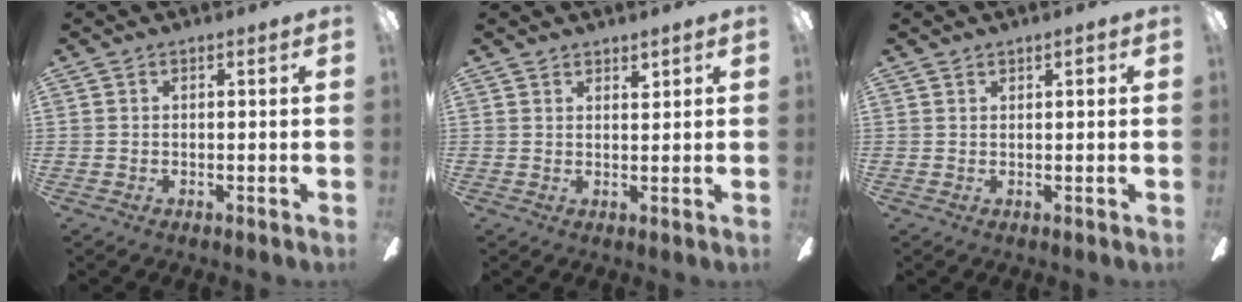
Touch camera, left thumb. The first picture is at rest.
{"total": 2.1, "force": [1.9, 0.7, 0.7], "torque": [-0.008, -0.008, 0.033]}
{"total": 1.4, "force": [0.9, 0.3, 1.0], "torque": [-0.013, -0.002, 0.013]}